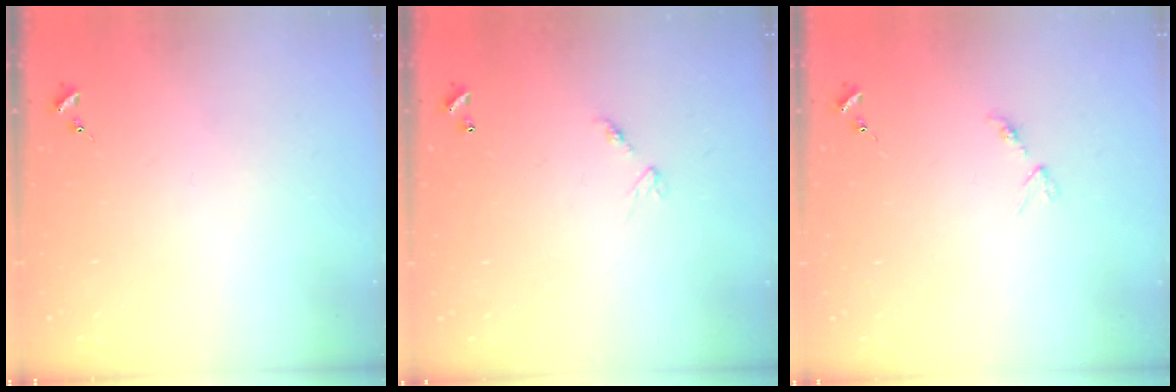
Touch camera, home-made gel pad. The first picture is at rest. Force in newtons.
{"total": 5.8, "press": 5.8, "slide": 0.4}
{"total": 2.8, "press": 2.8, "slide": 0.5}